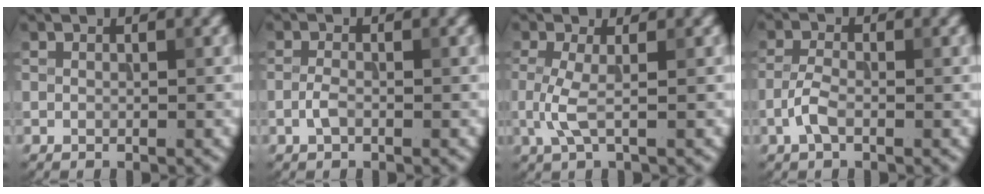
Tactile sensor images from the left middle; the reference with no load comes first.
{"total": 1.2, "force": [-0.6, 0.5, 0.9], "torque": [-0.023, 0.002, -0.015]}
{"total": 2.3, "force": [-0.2, 0.5, 2.3], "torque": [-0.056, -0.005, -0.006]}
{"total": 2.2, "force": [-1.0, 0.9, 1.7], "torque": [-0.039, 0.004, -0.026]}